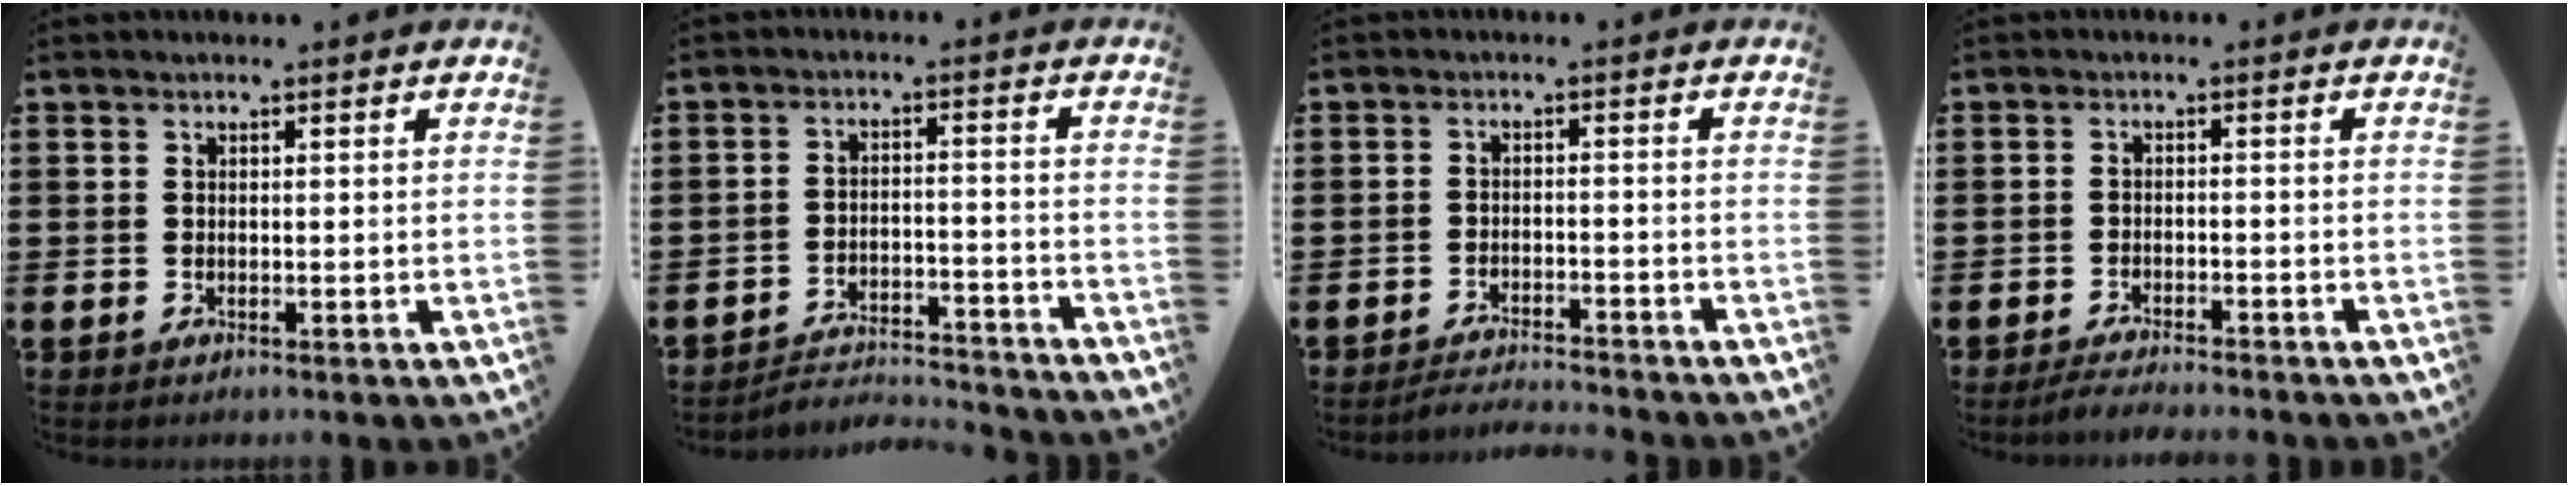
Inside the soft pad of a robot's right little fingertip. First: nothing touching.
{"total": 3.1, "force": [-3.1, 0.3, 0.2], "torque": [-0.009, 0.004, -0.070]}
{"total": 2.5, "force": [-2.5, -0.2, 0.1], "torque": [-0.005, 0.003, -0.053]}
{"total": 2.1, "force": [-2.1, -0.1, 0.5], "torque": [-0.009, 0.005, -0.041]}